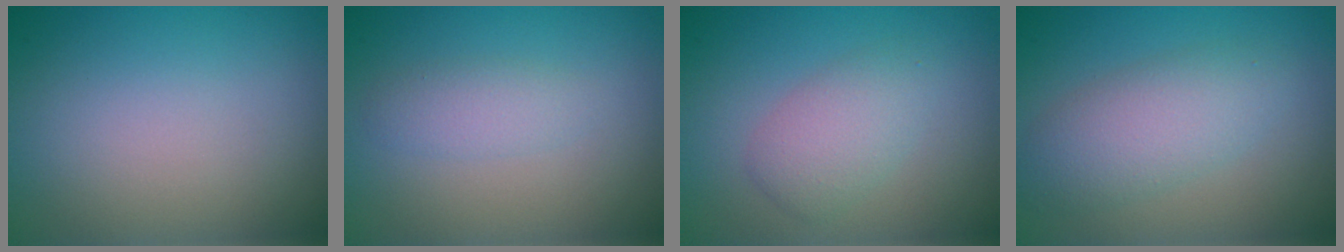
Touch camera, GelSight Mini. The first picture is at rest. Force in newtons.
{"total": 1.6, "press": 1.6, "slide": 0.1}
{"total": 2.7, "press": 2.7, "slide": 0.1}
{"total": 3.9, "press": 3.9, "slide": 0.2}